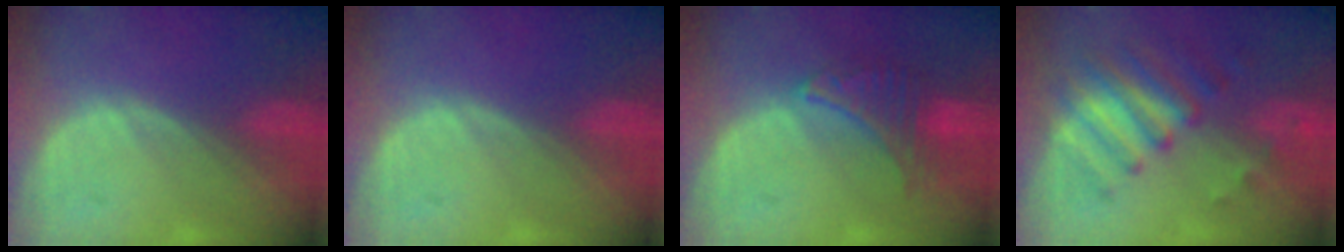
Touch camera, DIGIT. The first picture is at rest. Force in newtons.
{"total": 0.0}
{"total": 5.5, "press": 5.5, "slide": 0.4}
{"total": 7.8, "press": 7.0, "slide": 3.5}